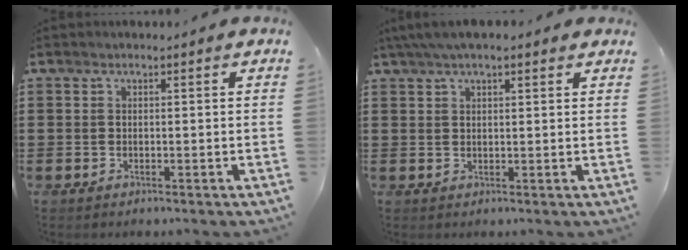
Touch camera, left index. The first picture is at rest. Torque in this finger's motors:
{"motor_torque": [1.06, -1.08, 0.91, 0.21]}